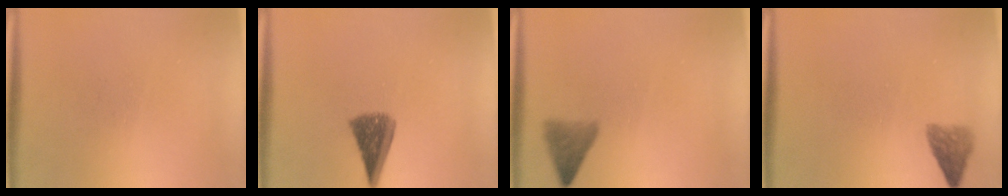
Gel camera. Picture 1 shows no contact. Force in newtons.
{"total": 7.5}
{"total": 2.8}
{"total": 2.3}